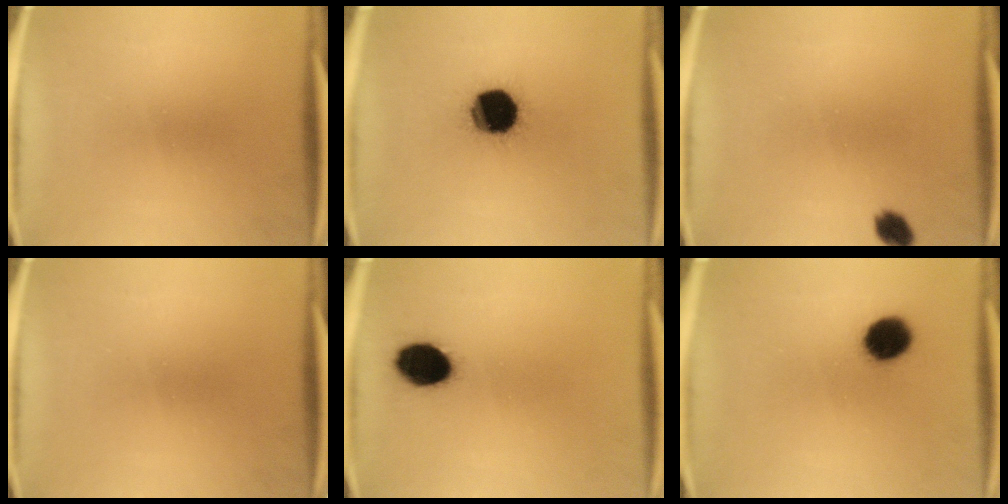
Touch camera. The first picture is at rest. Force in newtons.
{"total": 18.1}
{"total": 2.9}
{"total": 0.0}
{"total": 9.6}
{"total": 7.9}